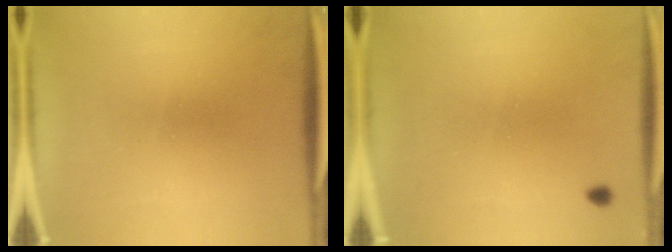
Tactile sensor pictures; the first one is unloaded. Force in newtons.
{"total": 0.8}